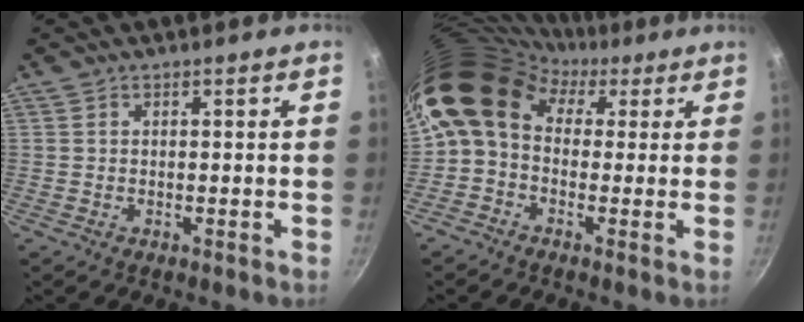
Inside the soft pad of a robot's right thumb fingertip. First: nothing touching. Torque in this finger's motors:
{"motor_torque": [1.59, 2.79, 0.36, -0.27, 0.41]}